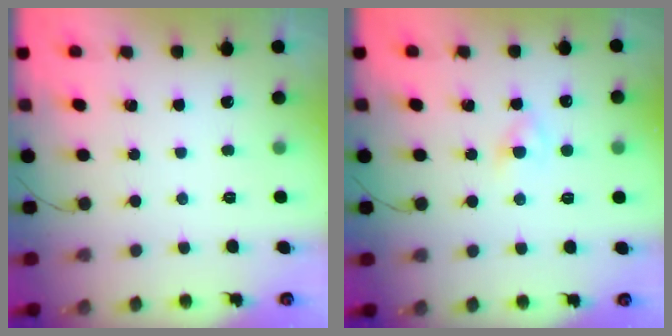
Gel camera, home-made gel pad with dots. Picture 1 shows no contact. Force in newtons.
{"total": 1.9, "press": 1.7, "slide": 0.8}